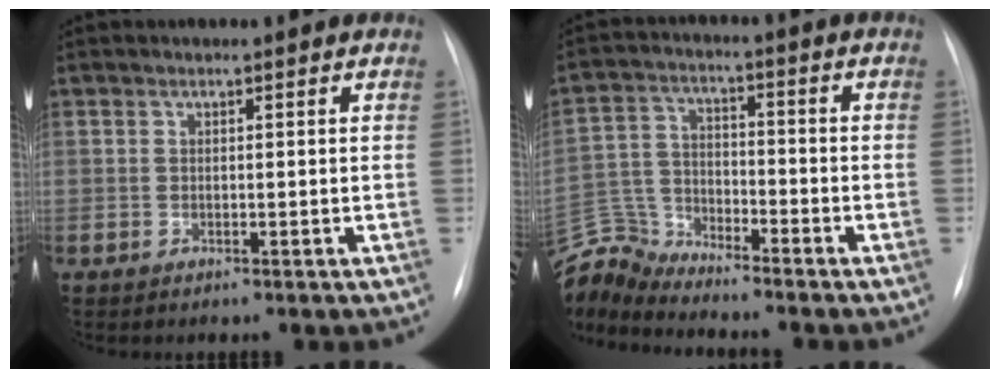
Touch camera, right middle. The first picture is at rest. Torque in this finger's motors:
{"motor_torque": [0.13, -0.22, -0.02, -0.14]}